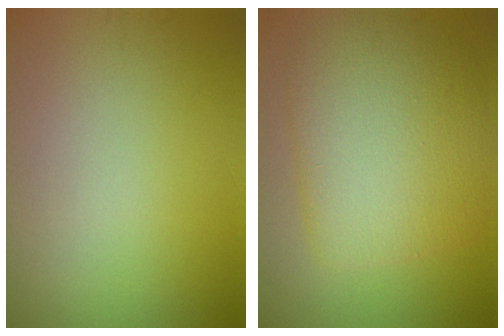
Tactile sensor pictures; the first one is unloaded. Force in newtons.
{"total": 9.3, "press": 9.3, "slide": 0.2}